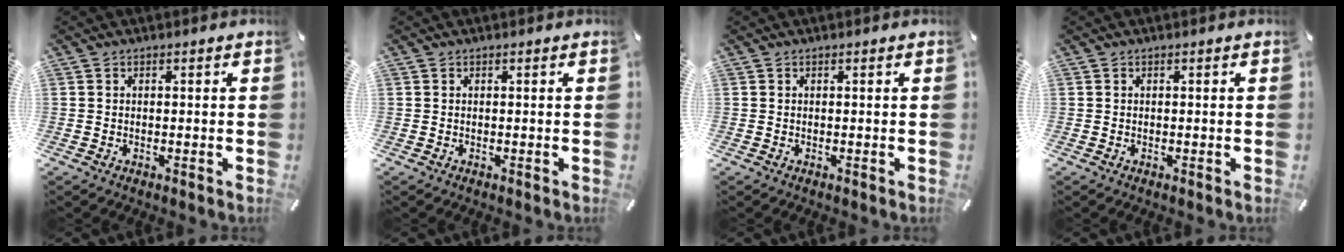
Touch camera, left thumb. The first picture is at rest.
{"total": 0.0}
{"total": 0.0}
{"total": 0.0}